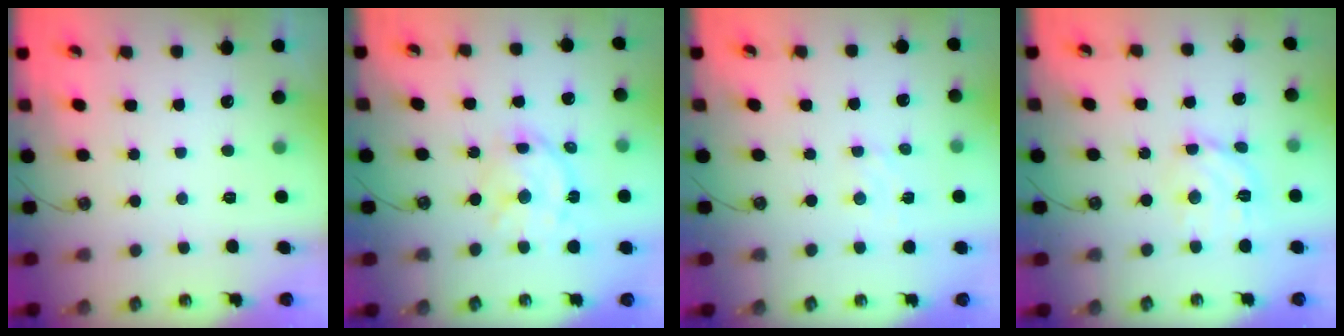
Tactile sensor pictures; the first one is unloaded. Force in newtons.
{"total": 13.3, "press": 13.2, "slide": 0.9}
{"total": 3.4, "press": 3.4, "slide": 0.5}
{"total": 11.2, "press": 11.1, "slide": 1.6}